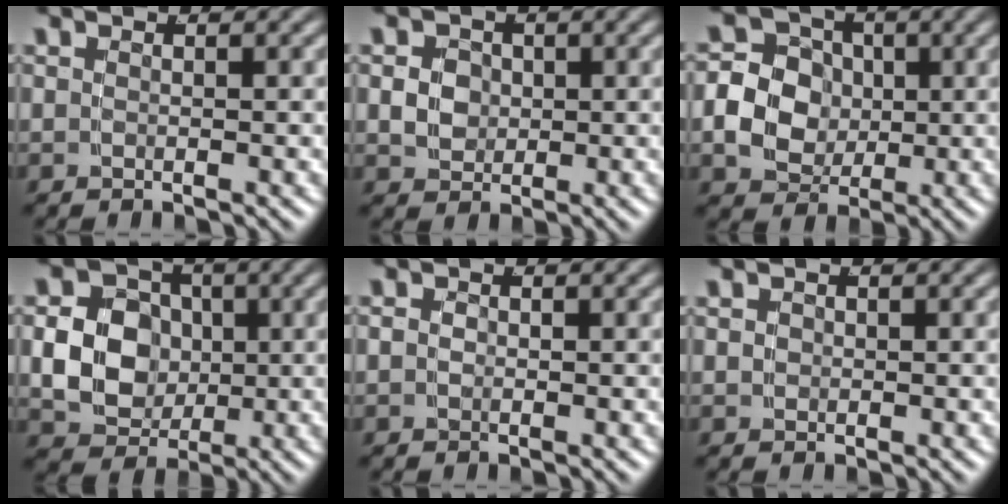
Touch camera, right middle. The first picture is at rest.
{"total": 3.4, "force": [0.2, 3.1, 1.5], "torque": [-0.021, -0.010, 0.010]}
{"total": 10.4, "force": [-0.1, 9.2, 4.7], "torque": [-0.102, -0.021, -0.007]}
{"total": 10.8, "force": [0.3, 9.6, 4.9], "torque": [-0.099, -0.023, 0.003]}
{"total": 1.1, "force": [-0.3, 1.0, 0.5], "torque": [-0.016, -0.011, -0.004]}
{"total": 0.6, "force": [0.1, 0.6, 0.0], "torque": [-0.004, -0.004, 0.003]}